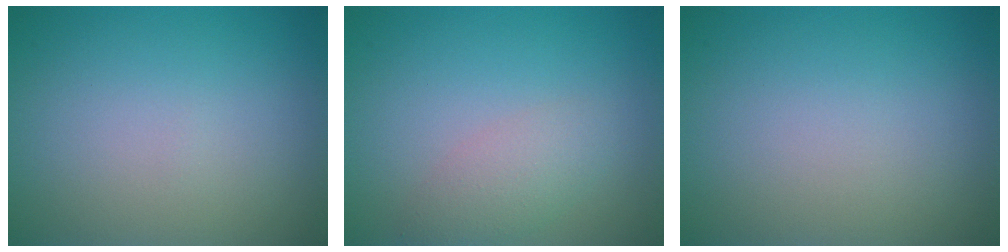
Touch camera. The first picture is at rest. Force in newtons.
{"total": 2.3, "press": 2.3, "slide": 0.1}
{"total": 0.0}